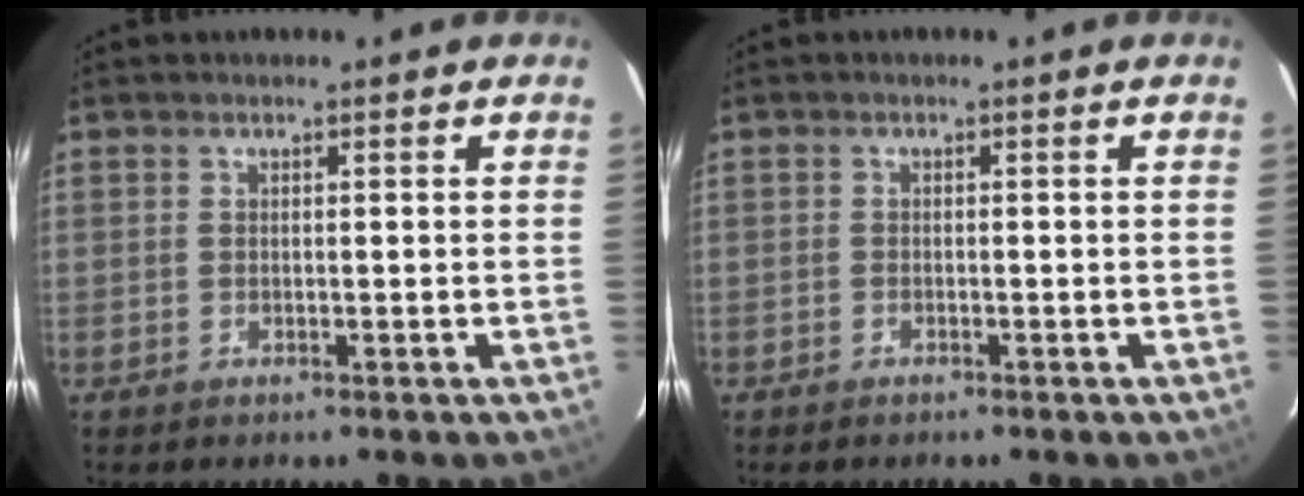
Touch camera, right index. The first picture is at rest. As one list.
[{"total": 0.9, "force": [-0.8, 0.5, 0.1], "torque": [-0.006, 0.002, -0.015]}]